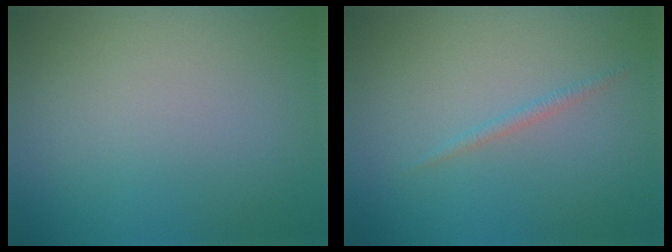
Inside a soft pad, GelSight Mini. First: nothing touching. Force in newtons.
{"total": 0.8, "press": 0.8, "slide": 0.1}